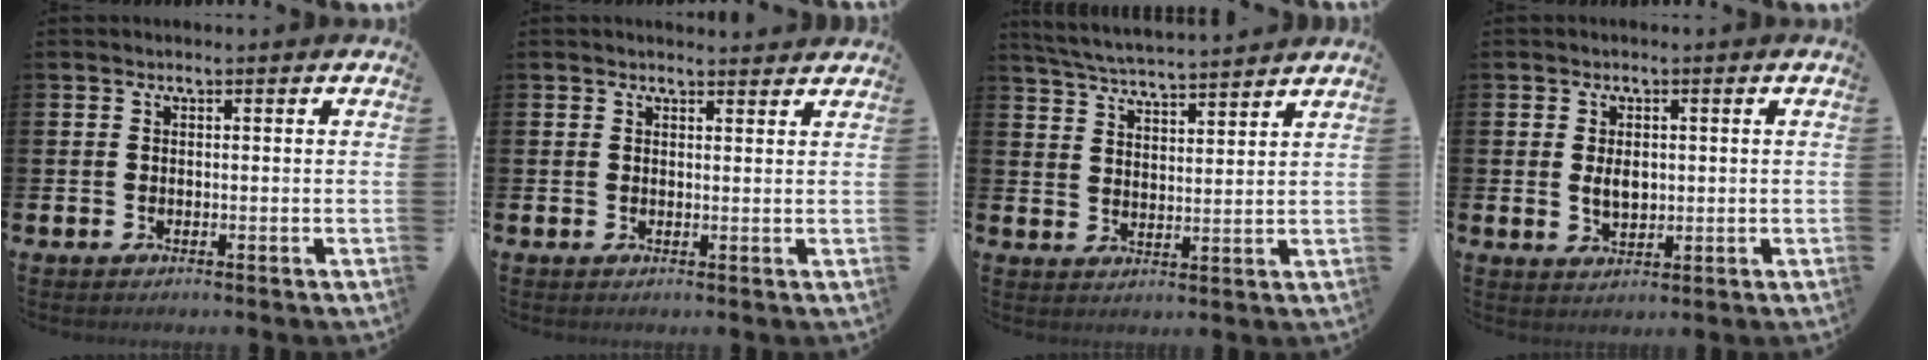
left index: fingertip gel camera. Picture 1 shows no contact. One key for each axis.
{"total": 1.5, "fx": 1.5, "fy": 0.2, "fz": 0.0, "tx": 0.011, "ty": -0.009, "tz": 0.025}
{"total": 5.3, "fx": 5.3, "fy": -0.1, "fz": 0.6, "tx": -0.032, "ty": -0.035, "tz": 0.092}
{"total": 2.5, "fx": 0.3, "fy": 1.6, "fz": 1.9, "tx": -0.017, "ty": -0.002, "tz": 0.000}